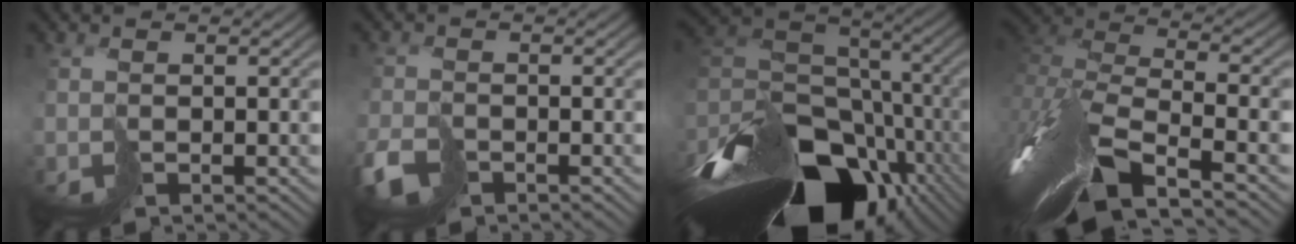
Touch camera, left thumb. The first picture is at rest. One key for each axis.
{"total": 3.6, "fx": -2.5, "fy": 2.1, "fz": 1.5, "tx": -0.035, "ty": -0.011, "tz": -0.056}
{"total": 19.7, "fx": -9.4, "fy": 12.2, "fz": 12.3, "tx": -0.270, "ty": -0.012, "tz": -0.125}
{"total": 14.1, "fx": -7.0, "fy": 5.7, "fz": 10.8, "tx": -0.272, "ty": -0.023, "tz": -0.110}